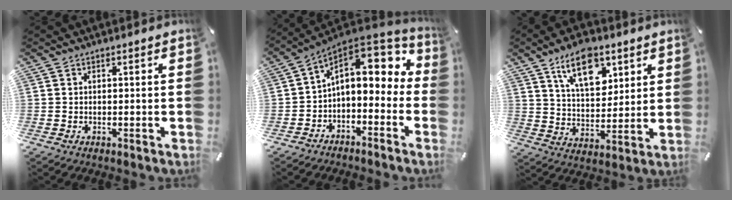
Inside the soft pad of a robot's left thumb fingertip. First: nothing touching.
{"total": 12.3, "force": [2.9, 8.0, 8.8], "torque": [-0.136, -0.018, 0.048]}
{"total": 13.7, "force": [7.7, 7.6, 8.3], "torque": [-0.126, -0.025, 0.134]}